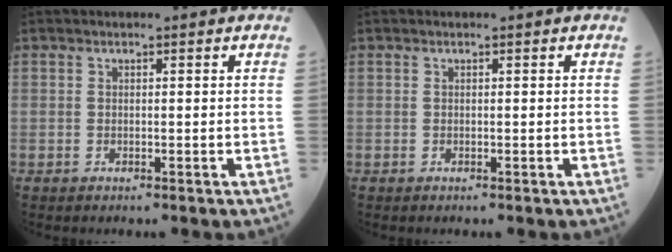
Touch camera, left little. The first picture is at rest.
{"total": 0.0}